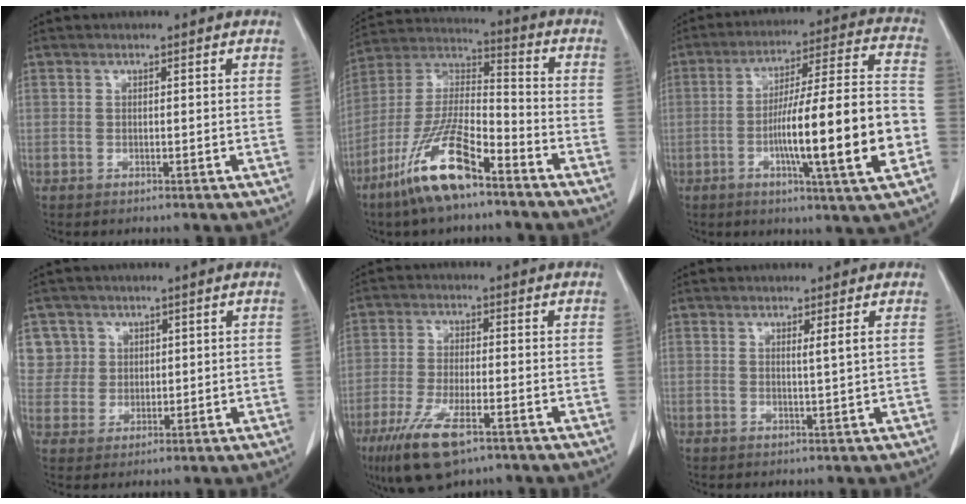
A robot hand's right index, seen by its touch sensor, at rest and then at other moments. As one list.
[{"total": 15.2, "force": [-9.6, 3.1, 11.3], "torque": [-0.237, -0.013, -0.181]}, {"total": 18.9, "force": [-4.8, 0.4, 18.2], "torque": [-0.279, 0.009, -0.072]}, {"total": 6.1, "force": [2.7, 5.4, -0.3], "torque": [0.018, 0.011, 0.060]}, {"total": 10.2, "force": [-6.1, 2.6, 7.8], "torque": [-0.151, -0.022, -0.103]}, {"total": 2.0, "force": [1.0, -0.6, 1.6], "torque": [-0.030, -0.013, 0.020]}]